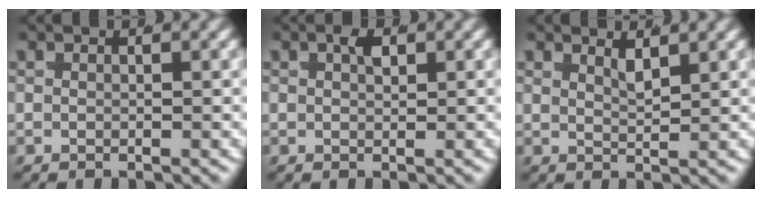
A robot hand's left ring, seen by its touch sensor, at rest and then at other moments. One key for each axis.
{"total": 1.1, "fx": 0.3, "fy": 0.5, "fz": 0.8, "tx": -0.013, "ty": -0.002, "tz": 0.007}
{"total": 2.1, "fx": 1.5, "fy": 0.8, "fz": 1.2, "tx": -0.022, "ty": -0.009, "tz": 0.023}